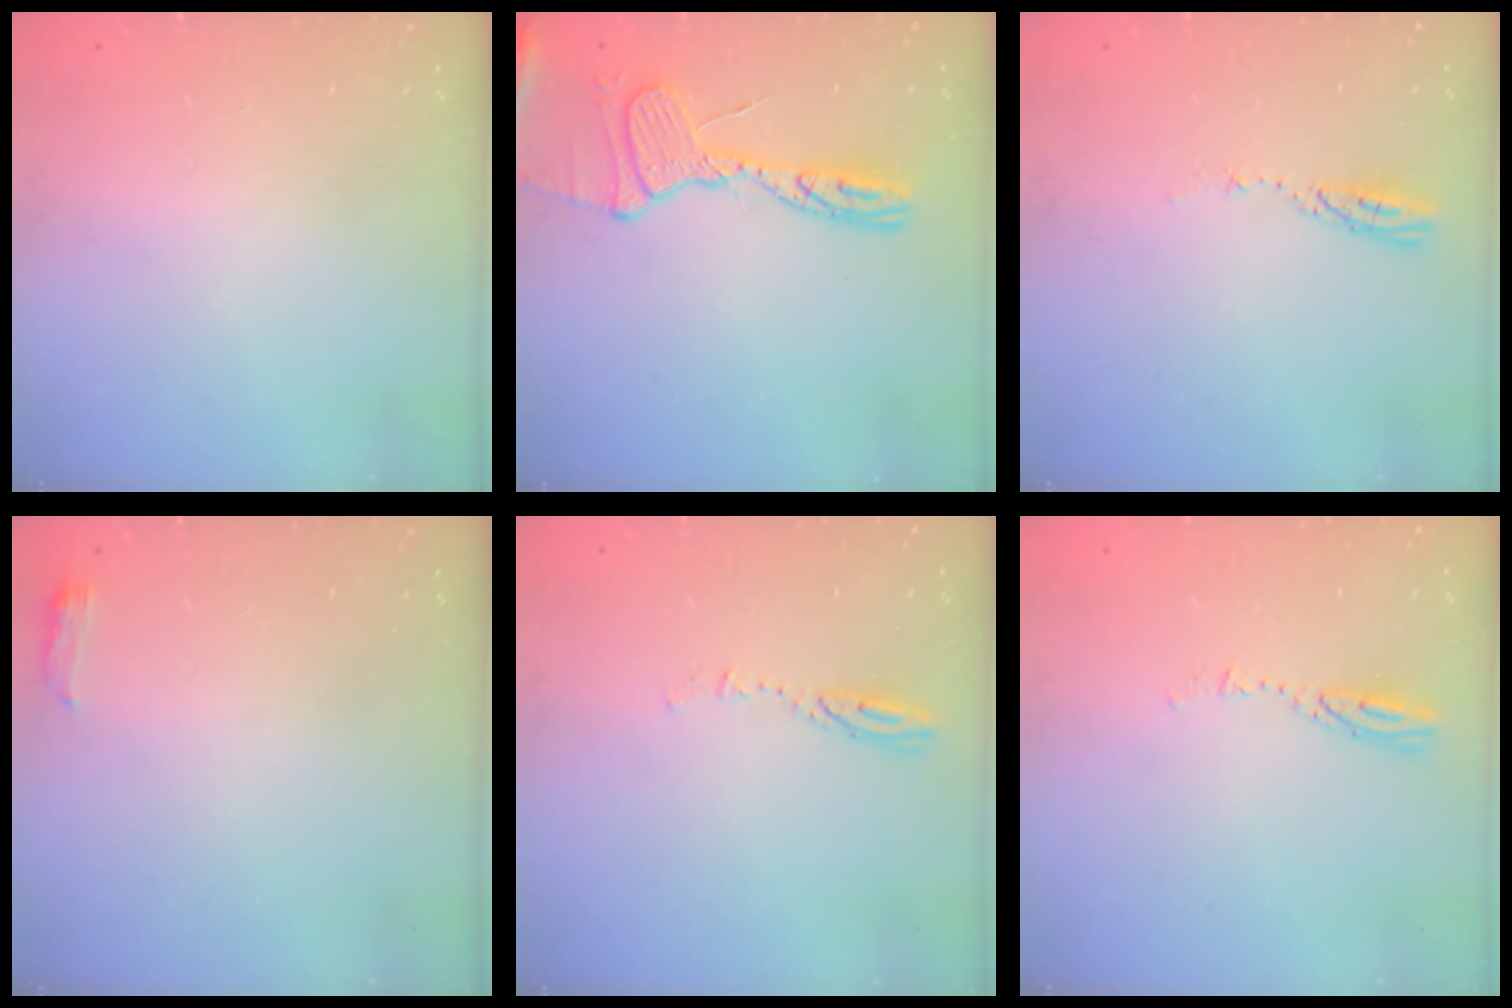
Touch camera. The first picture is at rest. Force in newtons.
{"total": 15.7, "press": 15.6, "slide": 1.4}
{"total": 3.5, "press": 3.5, "slide": 0.3}
{"total": 3.7, "press": 3.5, "slide": 1.3}
{"total": 3.9, "press": 3.9, "slide": 0.3}
{"total": 3.8, "press": 3.8, "slide": 0.2}